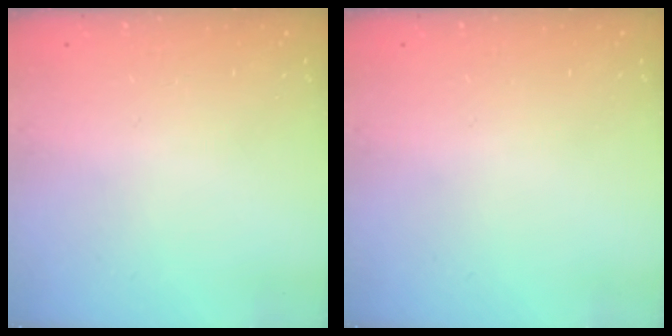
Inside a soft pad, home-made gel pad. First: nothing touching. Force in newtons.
{"total": 0.0}